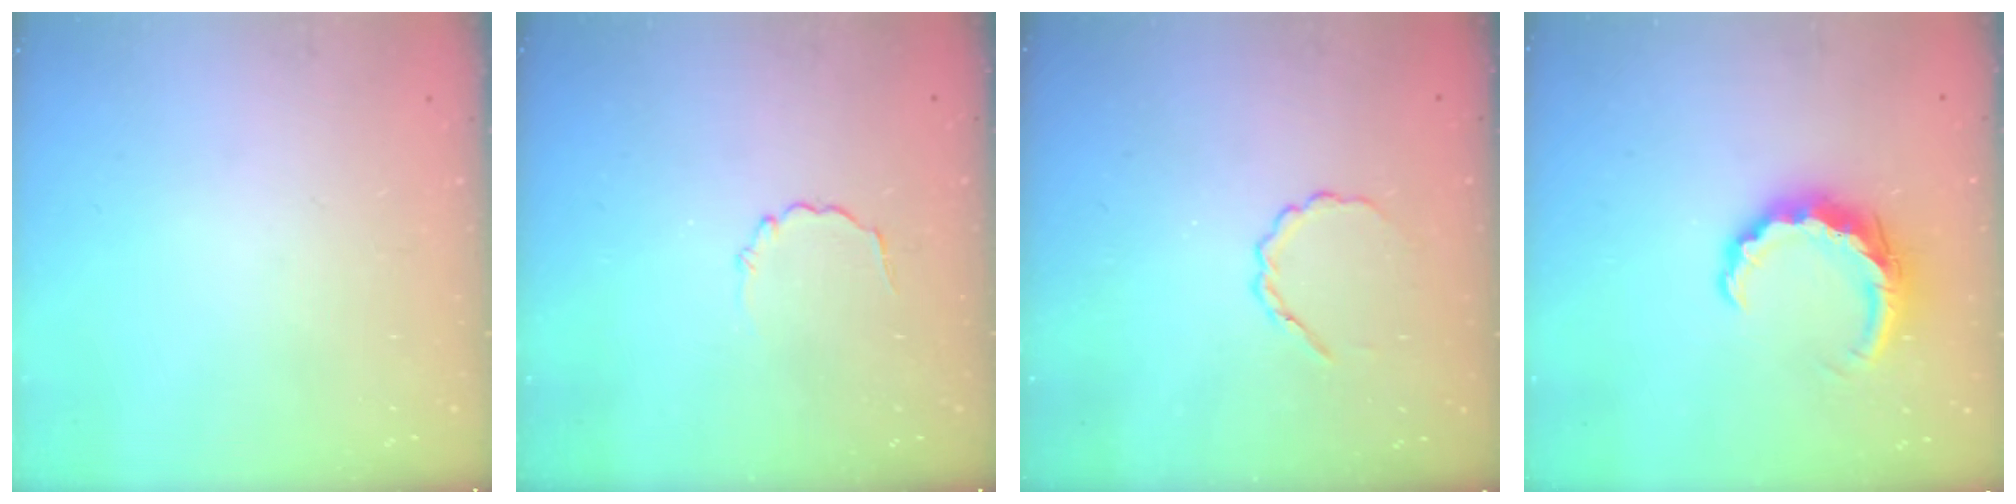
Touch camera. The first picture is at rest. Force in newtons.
{"total": 2.1, "press": 1.9, "slide": 0.9}
{"total": 3.3, "press": 3.1, "slide": 1.2}
{"total": 8.0, "press": 7.9, "slide": 1.1}